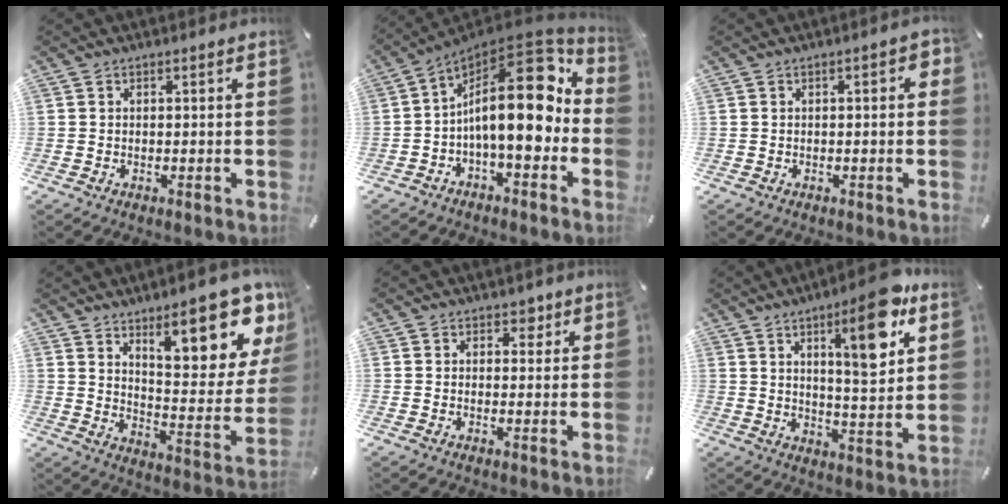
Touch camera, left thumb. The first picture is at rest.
{"total": 20.9, "force": [2.1, 9.4, 18.5], "torque": [-0.292, -0.040, 0.031]}
{"total": 2.1, "force": [-0.2, 0.8, 1.9], "torque": [-0.026, 0.002, -0.007]}
{"total": 20.1, "force": [12.8, 7.2, 13.7], "torque": [-0.168, -0.100, 0.206]}
{"total": 2.9, "force": [1.6, 2.1, 1.2], "torque": [0.005, -0.005, 0.021]}
{"total": 14.8, "force": [7.8, 3.9, 12.0], "torque": [-0.167, -0.039, 0.118]}